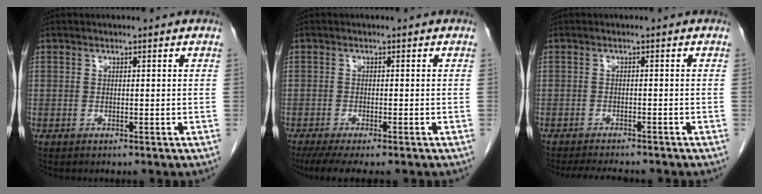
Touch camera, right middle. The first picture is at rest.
{"total": 6.4, "force": [-4.9, 0.9, 4.0], "torque": [-0.058, -0.015, -0.078]}
{"total": 6.2, "force": [-5.6, 1.1, 2.4], "torque": [-0.032, -0.009, -0.082]}